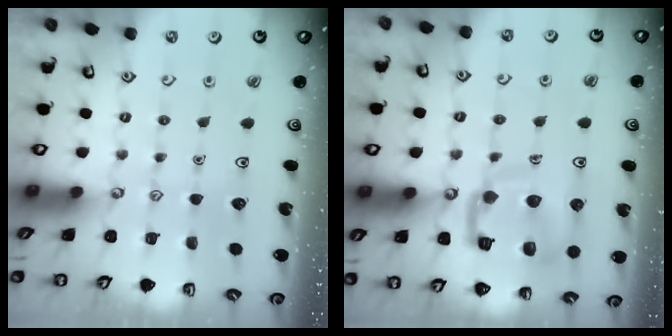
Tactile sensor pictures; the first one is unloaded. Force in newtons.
{"total": 13.1, "press": 13.0, "slide": 1.5}